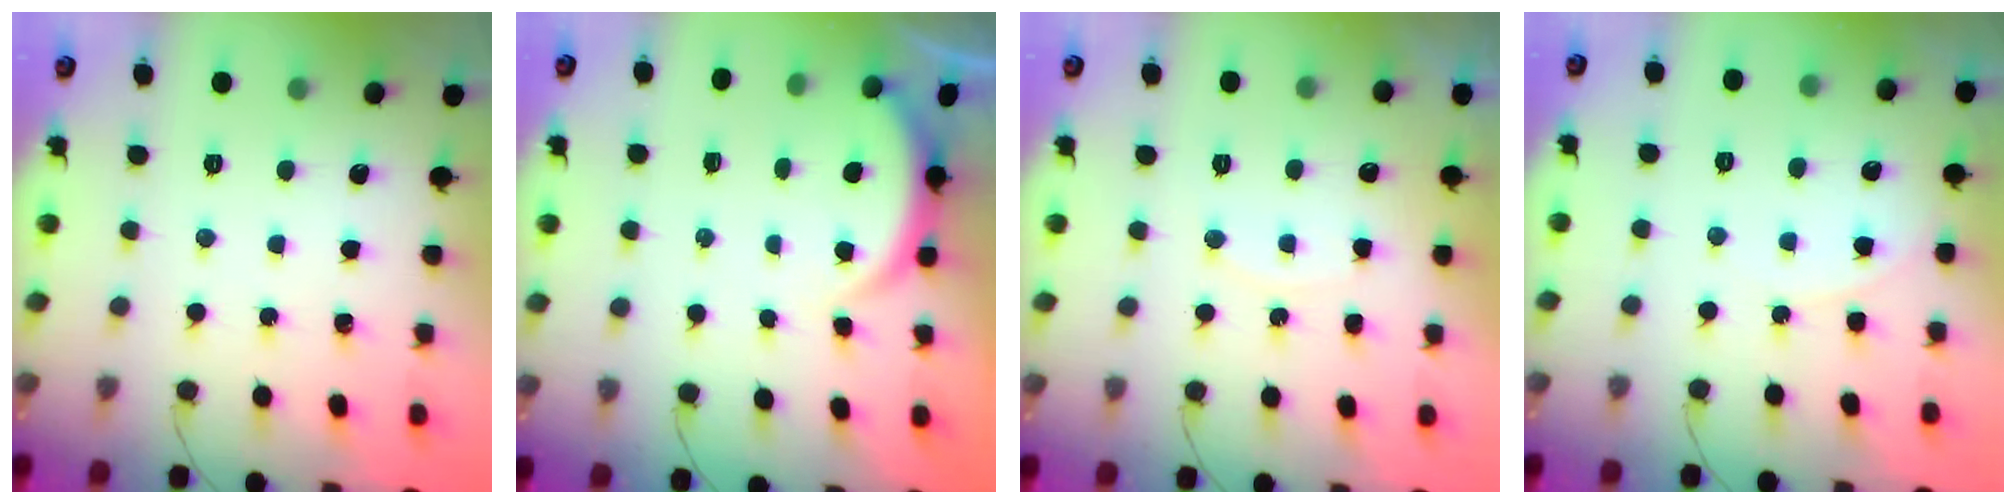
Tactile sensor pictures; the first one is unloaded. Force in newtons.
{"total": 3.2, "press": 3.2, "slide": 0.4}
{"total": 5.1, "press": 5.1, "slide": 0.5}
{"total": 5.7, "press": 5.7, "slide": 0.4}